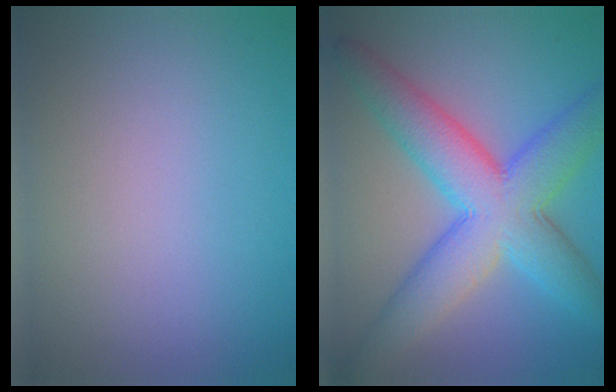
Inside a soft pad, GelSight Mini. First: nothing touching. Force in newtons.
{"total": 9.5, "press": 9.5, "slide": 0.2}